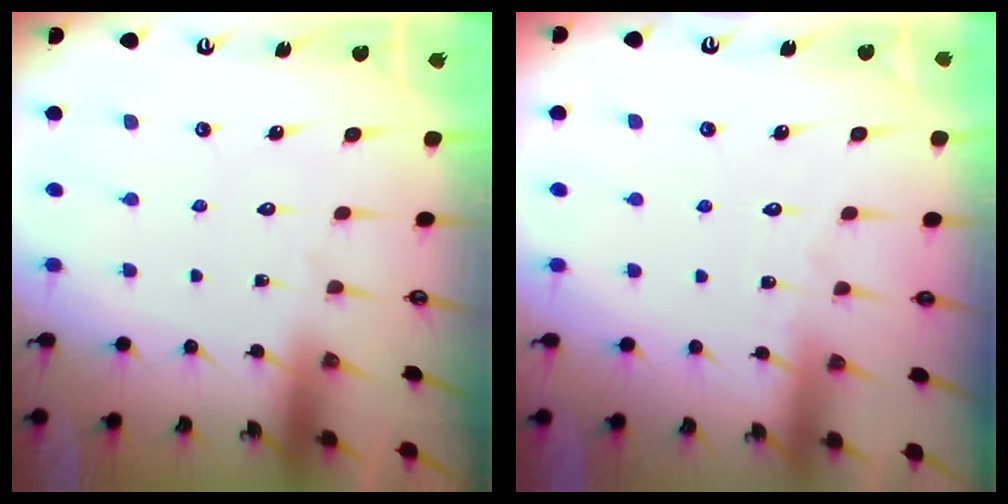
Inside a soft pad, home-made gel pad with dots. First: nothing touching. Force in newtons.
{"total": 3.6, "press": 3.6, "slide": 0.3}